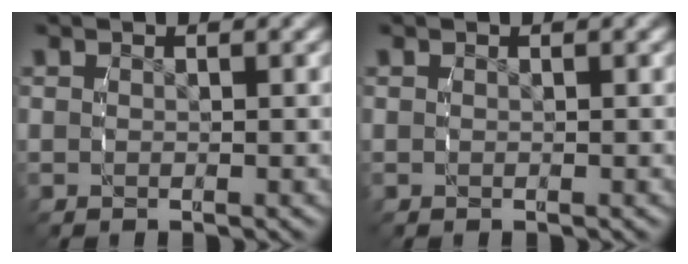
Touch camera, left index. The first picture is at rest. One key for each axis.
{"total": 0.0}